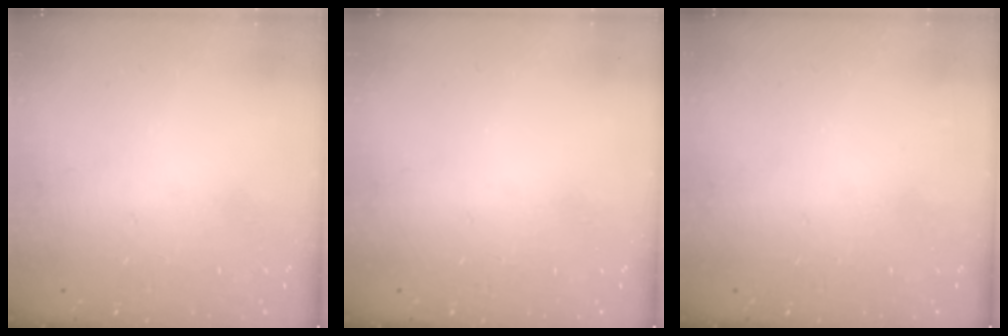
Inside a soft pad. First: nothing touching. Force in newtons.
{"total": 0.0}
{"total": 0.0}